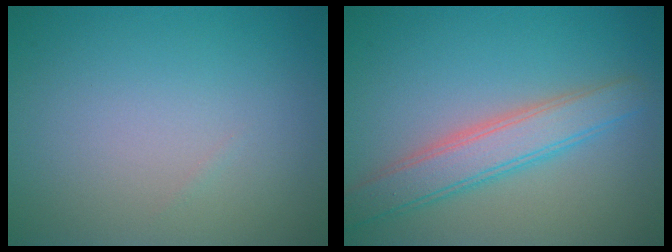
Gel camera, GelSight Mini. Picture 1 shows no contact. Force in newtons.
{"total": 4.3, "press": 4.3, "slide": 0.1}